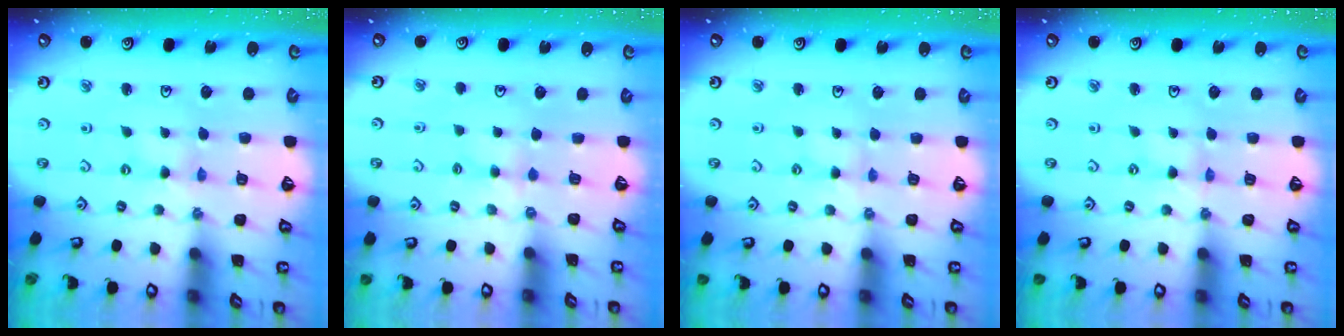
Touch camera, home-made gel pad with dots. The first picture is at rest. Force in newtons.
{"total": 2.2, "press": 2.1, "slide": 0.4}
{"total": 2.5, "press": 2.5, "slide": 0.4}
{"total": 0.0}